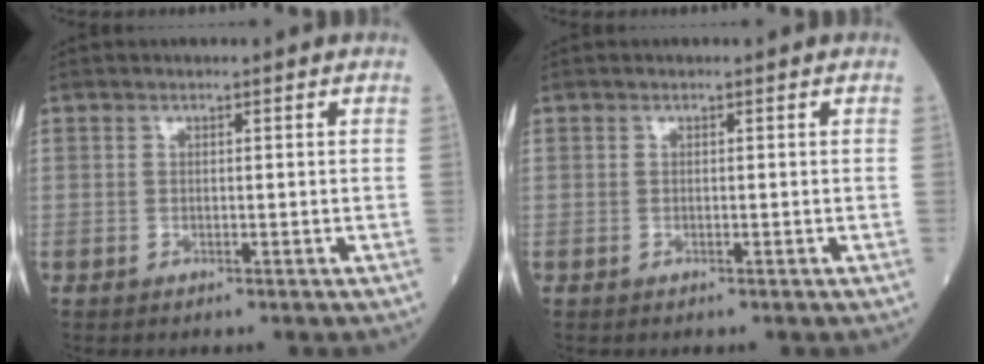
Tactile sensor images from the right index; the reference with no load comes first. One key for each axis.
{"total": 0.0}